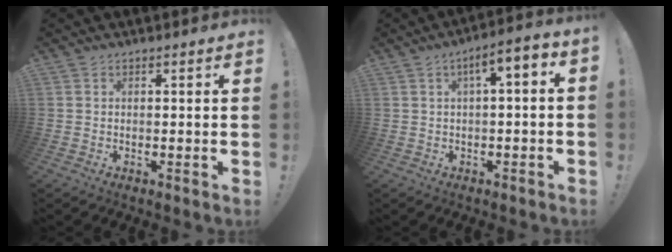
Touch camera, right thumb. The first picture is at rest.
{"total": 5.2, "force": [-0.1, 1.4, 5.0], "torque": [-0.083, 0.001, -0.003]}